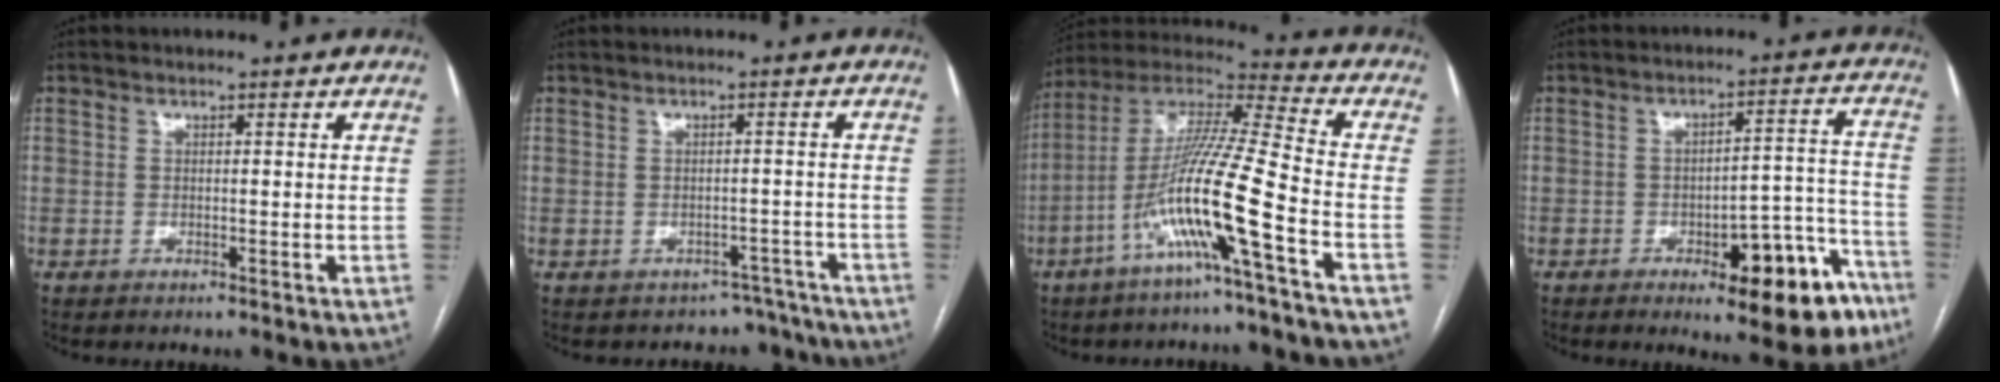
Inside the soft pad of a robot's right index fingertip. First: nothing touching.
{"total": 5.5, "force": [-4.3, 3.2, -0.9], "torque": [0.032, 0.041, -0.044]}
{"total": 15.7, "force": [-6.1, -1.3, 14.4], "torque": [-0.282, -0.002, -0.123]}
{"total": 13.8, "force": [-7.7, 4.6, 10.5], "torque": [-0.099, 0.030, -0.095]}